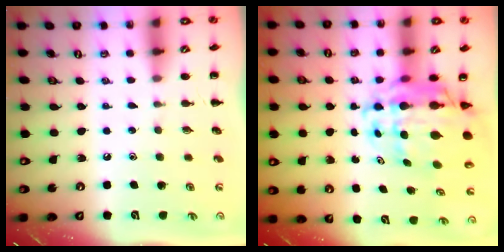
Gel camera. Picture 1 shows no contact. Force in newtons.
{"total": 12.2, "press": 11.7, "slide": 3.5}